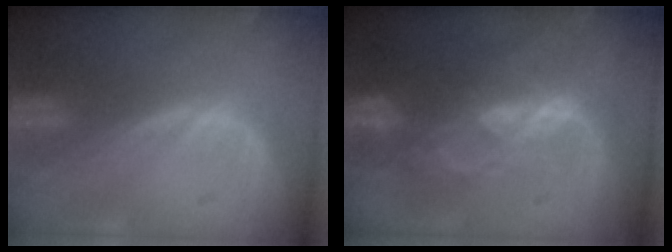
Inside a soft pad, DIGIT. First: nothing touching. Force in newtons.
{"total": 7.3, "press": 6.8, "slide": 2.6}